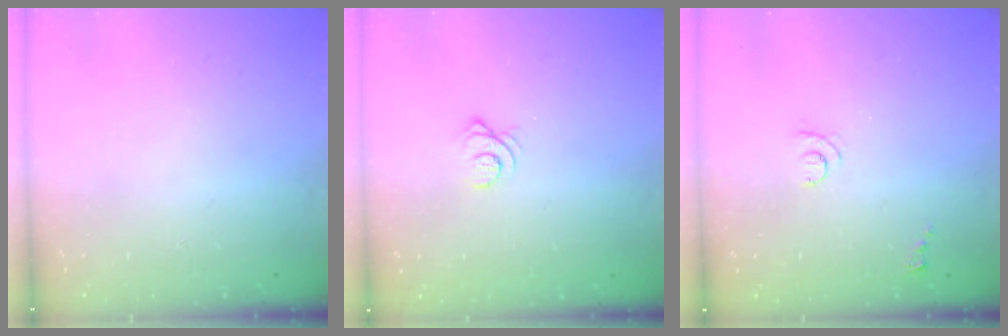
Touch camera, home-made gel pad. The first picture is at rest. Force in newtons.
{"total": 3.3, "press": 3.2, "slide": 0.5}
{"total": 5.0, "press": 4.9, "slide": 0.6}